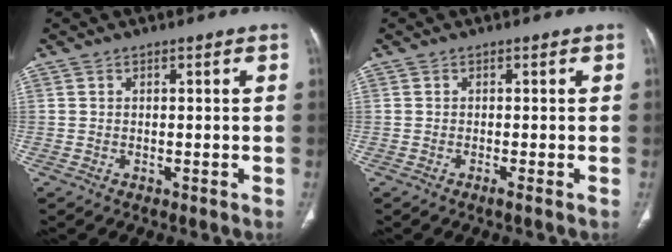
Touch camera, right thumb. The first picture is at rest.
{"total": 0.8, "force": [-0.5, -0.2, 0.6], "torque": [-0.016, -0.003, -0.011]}